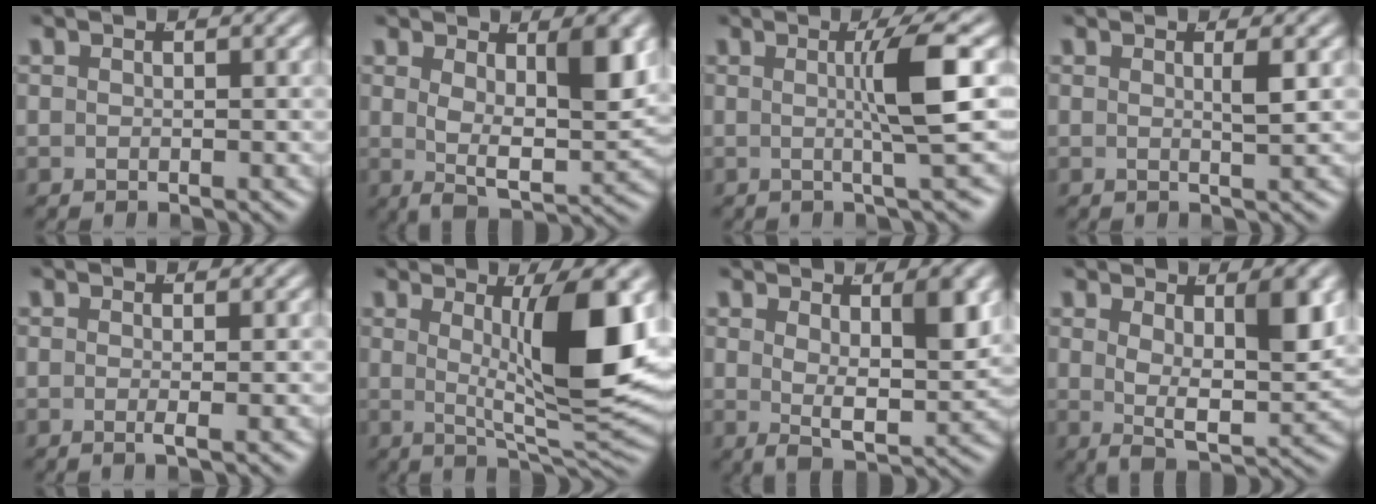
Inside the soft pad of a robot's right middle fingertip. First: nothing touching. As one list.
[{"total": 6.1, "force": [1.0, 2.1, 5.7], "torque": [-0.093, -0.023, 0.027]}, {"total": 4.4, "force": [0.2, -1.1, 4.3], "torque": [-0.071, -0.001, 0.001]}, {"total": 1.5, "force": [0.4, -0.8, 1.2], "torque": [-0.018, -0.007, 0.009]}, {"total": 1.1, "force": [-0.2, -0.6, 0.9], "torque": [-0.017, -0.004, -0.005]}, {"total": 9.2, "force": [1.4, 1.5, 9.0], "torque": [-0.135, -0.008, 0.029]}, {"total": 4.5, "force": [1.1, 1.0, 4.2], "torque": [-0.069, -0.026, 0.031]}, {"total": 5.6, "force": [1.2, 1.6, 5.2], "torque": [-0.086, -0.023, 0.031]}]